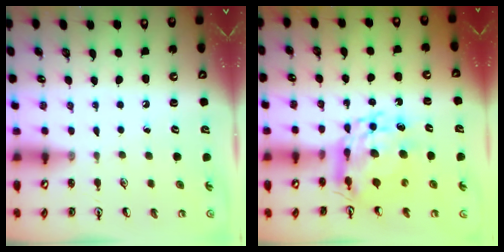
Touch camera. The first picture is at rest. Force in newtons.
{"total": 12.0, "press": 12.0, "slide": 1.1}